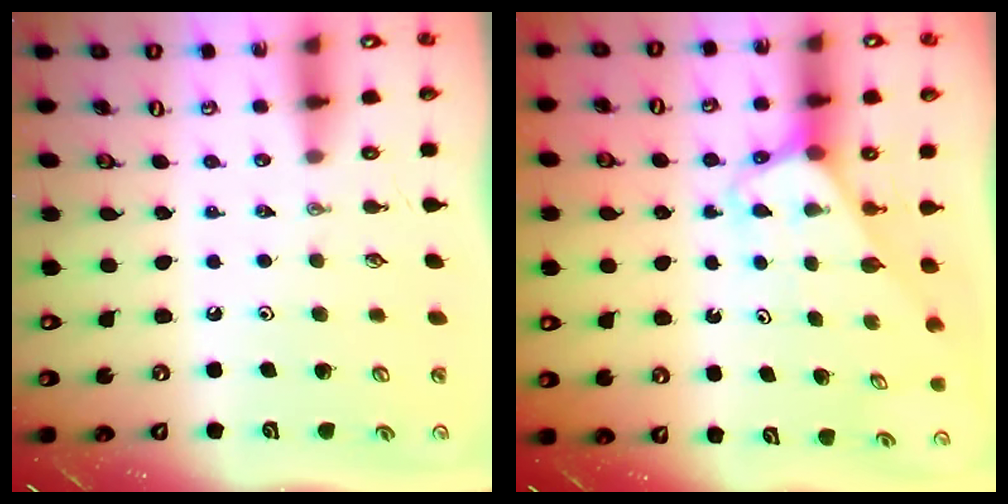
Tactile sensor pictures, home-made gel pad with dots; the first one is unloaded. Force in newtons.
{"total": 3.3, "press": 3.3, "slide": 0.2}